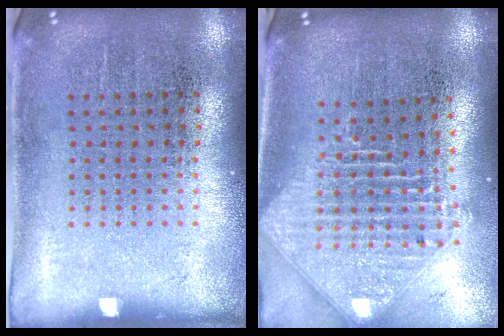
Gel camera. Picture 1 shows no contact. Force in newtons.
{"total": 2.5, "press": 1.9, "slide": 1.7}